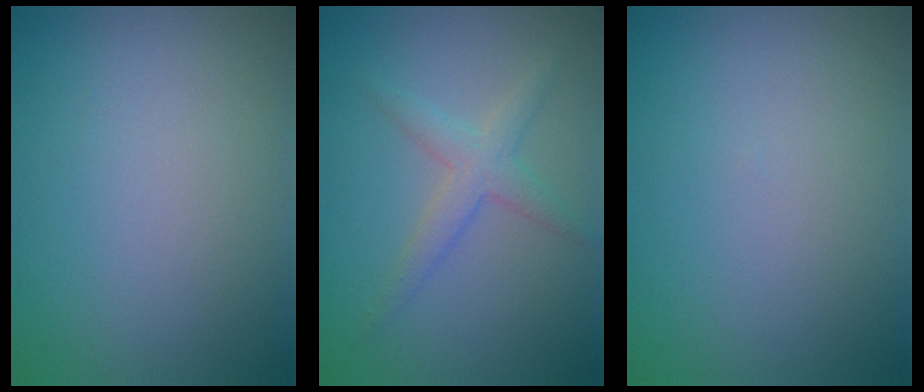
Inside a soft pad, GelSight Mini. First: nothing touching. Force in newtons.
{"total": 2.5, "press": 2.5, "slide": 0.2}
{"total": 0.0}